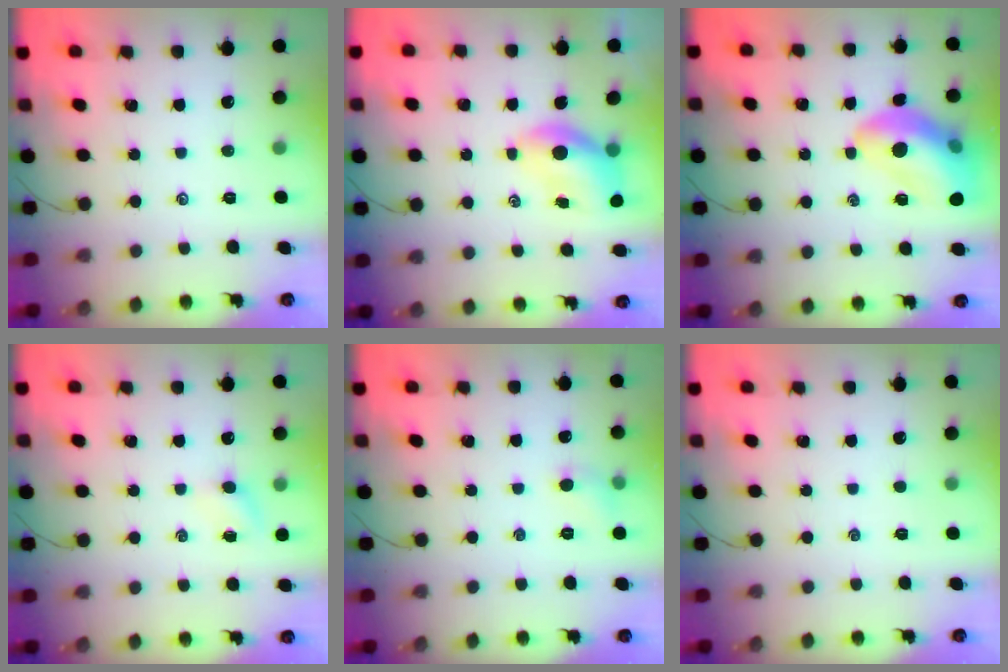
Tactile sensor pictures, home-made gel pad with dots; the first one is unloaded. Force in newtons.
{"total": 6.2, "press": 6.1, "slide": 1.3}
{"total": 15.1, "press": 14.7, "slide": 3.5}
{"total": 3.6, "press": 3.5, "slide": 1.0}
{"total": 4.9, "press": 4.7, "slide": 1.4}
{"total": 0.0}